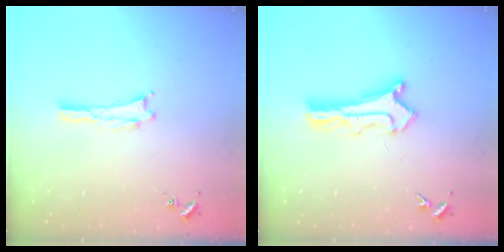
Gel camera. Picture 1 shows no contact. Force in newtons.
{"total": 2.6, "press": 2.6, "slide": 0.2}